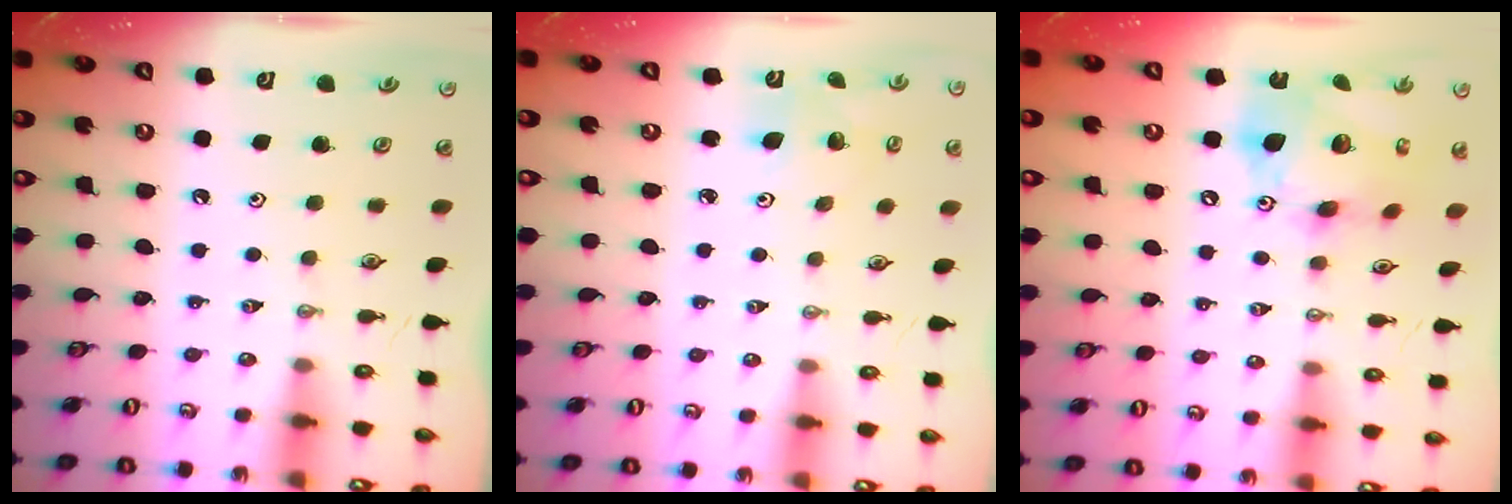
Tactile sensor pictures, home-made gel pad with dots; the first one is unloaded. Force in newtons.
{"total": 4.5, "press": 4.2, "slide": 1.5}
{"total": 18.1, "press": 18.0, "slide": 1.8}